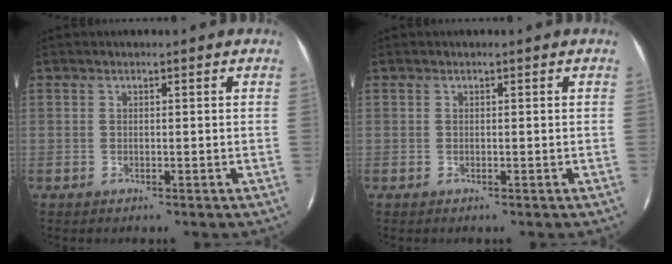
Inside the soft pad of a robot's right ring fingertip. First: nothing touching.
{"total": 0.0}